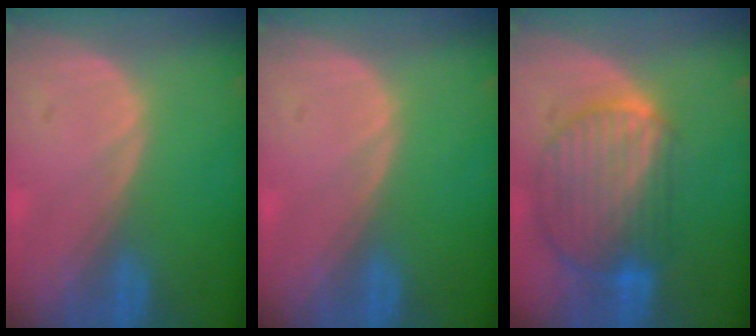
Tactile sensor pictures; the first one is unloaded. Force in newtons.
{"total": 0.0}
{"total": 10.3, "press": 8.8, "slide": 5.4}